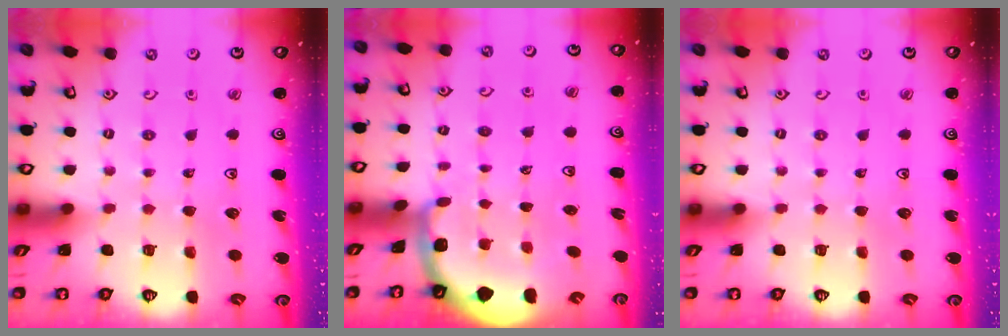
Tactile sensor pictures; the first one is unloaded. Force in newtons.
{"total": 2.4, "press": 2.4, "slide": 0.4}
{"total": 0.0}